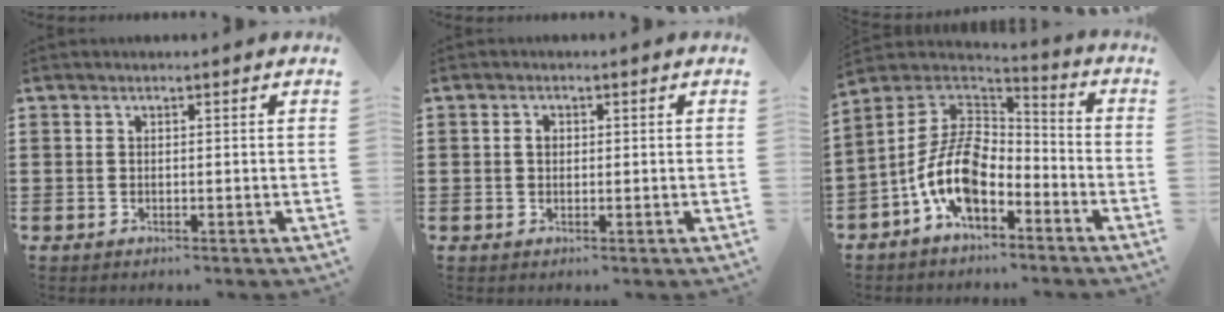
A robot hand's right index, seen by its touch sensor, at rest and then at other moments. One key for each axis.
{"total": 1.5, "fx": 0.2, "fy": 1.1, "fz": 1.0, "tx": -0.020, "ty": 0.007, "tz": 0.002}
{"total": 11.8, "fx": -4.7, "fy": 6.5, "fz": 8.7, "tx": -0.204, "ty": 0.003, "tz": -0.097}